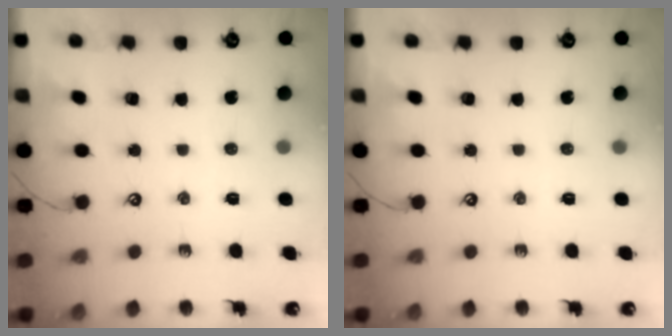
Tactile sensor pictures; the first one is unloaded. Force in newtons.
{"total": 0.0}